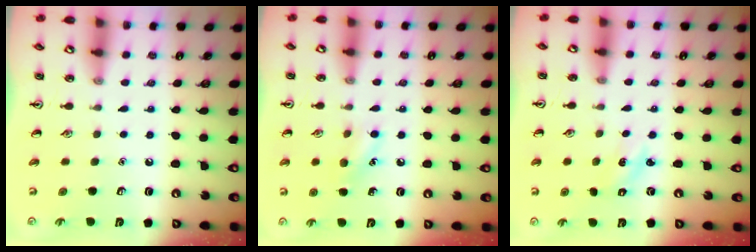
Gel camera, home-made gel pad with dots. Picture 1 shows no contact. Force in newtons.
{"total": 8.0, "press": 7.8, "slide": 1.8}
{"total": 1.2, "press": 1.1, "slide": 0.5}